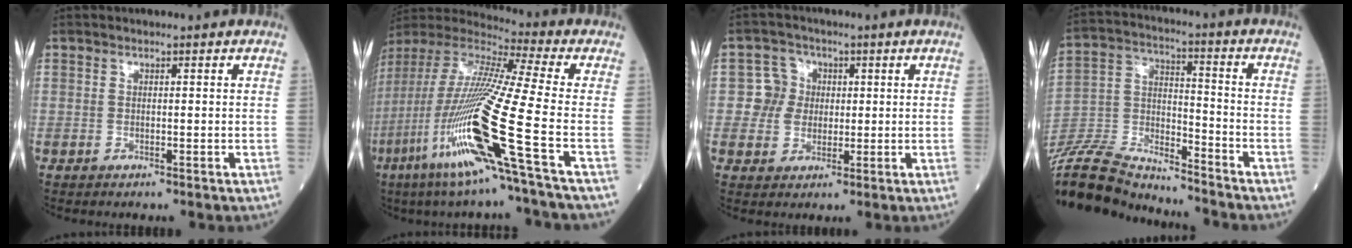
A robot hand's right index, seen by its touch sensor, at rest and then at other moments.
{"total": 23.1, "force": [-8.6, -1.1, 21.4], "torque": [-0.462, -0.047, -0.177]}
{"total": 4.7, "force": [0.4, 4.6, 0.6], "torque": [0.000, 0.014, 0.007]}
{"total": 19.4, "force": [-18.4, 2.8, 5.5], "torque": [-0.133, 0.008, -0.323]}